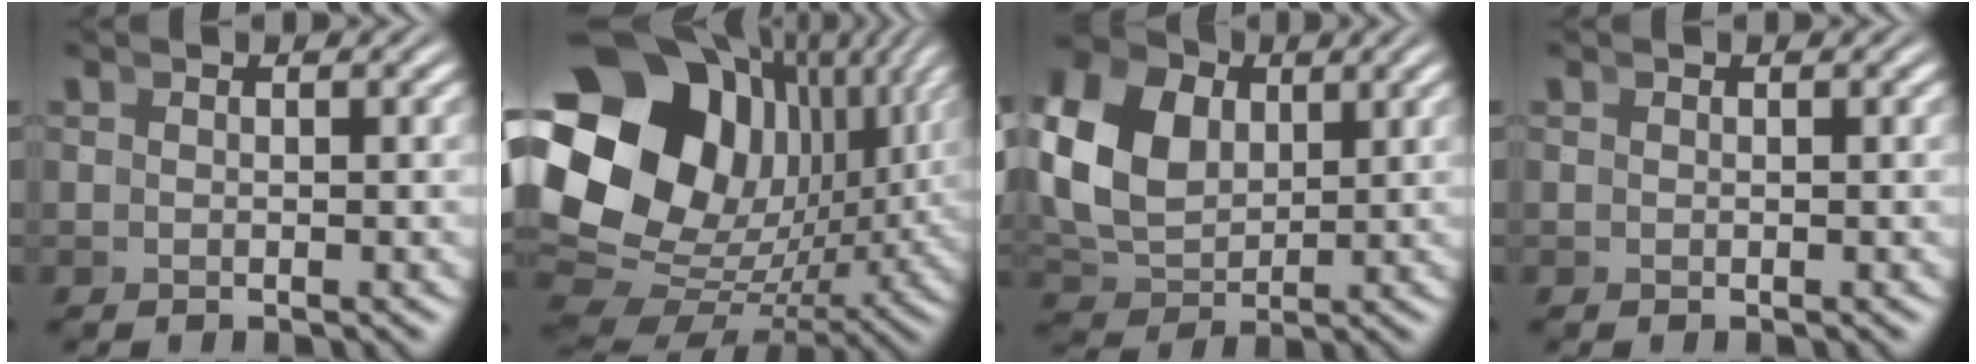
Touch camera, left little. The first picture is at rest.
{"total": 24.1, "force": [2.2, 18.0, 16.0], "torque": [-0.279, -0.019, 0.032]}
{"total": 11.6, "force": [2.5, 9.5, 6.1], "torque": [-0.132, -0.002, 0.035]}
{"total": 0.0}